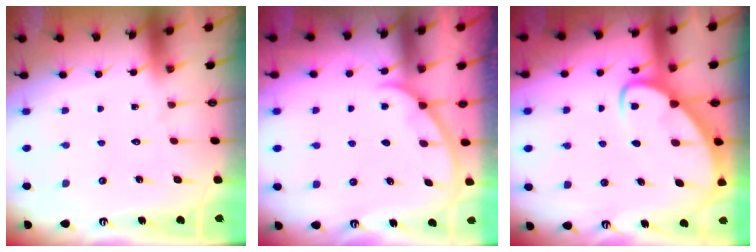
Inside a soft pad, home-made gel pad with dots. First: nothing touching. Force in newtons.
{"total": 1.9, "press": 1.9, "slide": 0.2}
{"total": 4.7, "press": 4.7, "slide": 0.4}